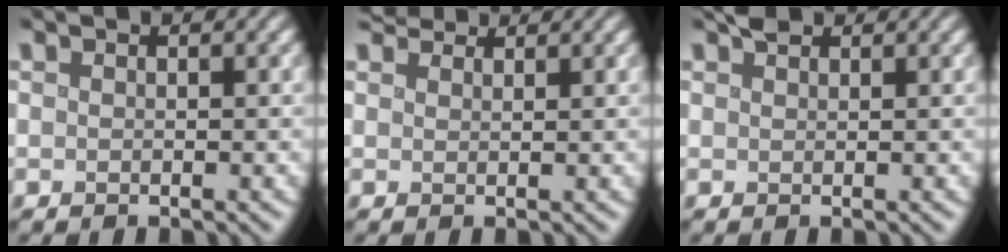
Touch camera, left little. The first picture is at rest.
{"total": 2.9, "force": [2.7, 0.6, 0.8], "torque": [-0.015, 0.008, 0.037]}
{"total": 1.3, "force": [1.1, 0.3, 0.5], "torque": [-0.009, 0.005, 0.021]}